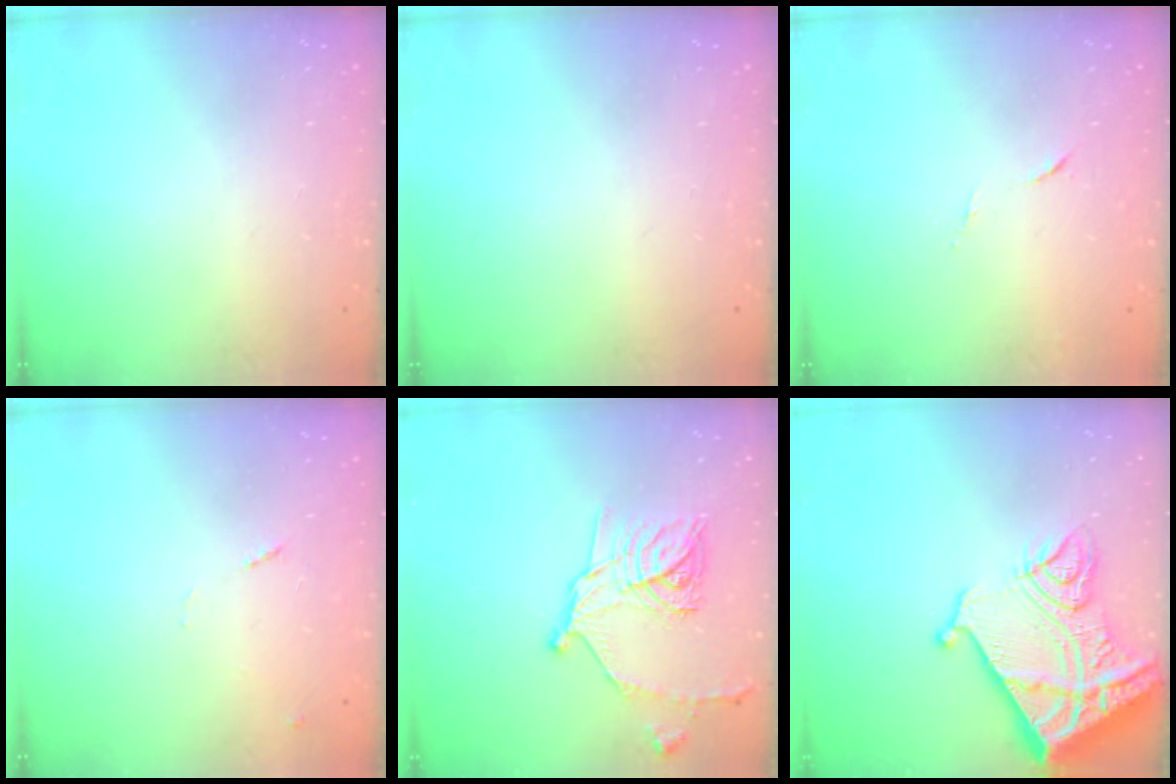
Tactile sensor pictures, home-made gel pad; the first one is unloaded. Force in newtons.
{"total": 0.0}
{"total": 5.4, "press": 5.3, "slide": 0.7}
{"total": 7.6, "press": 7.6, "slide": 0.9}
{"total": 16.7, "press": 16.6, "slide": 0.6}
{"total": 18.7, "press": 18.6, "slide": 2.1}